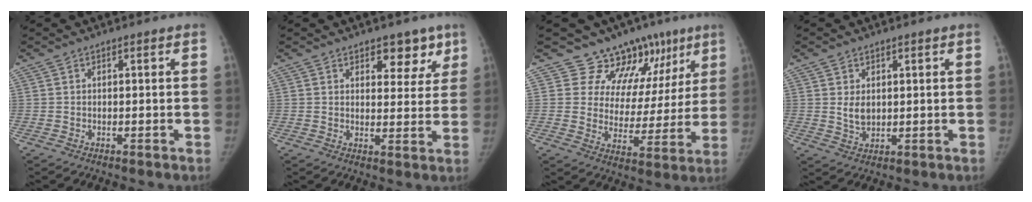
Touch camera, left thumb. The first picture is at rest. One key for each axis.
{"total": 6.5, "fx": 4.2, "fy": 3.8, "fz": 3.2, "tx": 0.001, "ty": -0.022, "tz": 0.055}
{"total": 13.7, "fx": 10.0, "fy": 8.5, "fz": 3.8, "tx": -0.003, "ty": -0.056, "tz": 0.127}
{"total": 3.6, "fx": 0.9, "fy": 2.7, "fz": 2.2, "tx": -0.028, "ty": -0.012, "tz": 0.024}